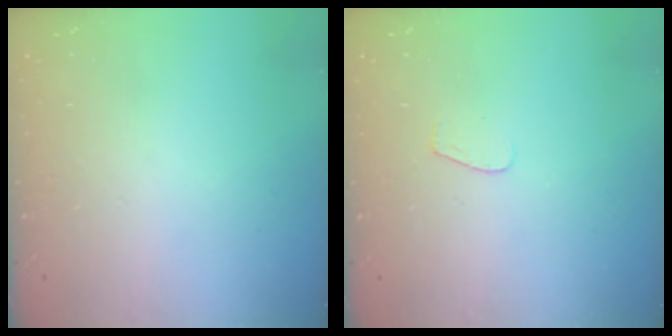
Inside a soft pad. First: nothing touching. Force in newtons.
{"total": 3.5, "press": 3.5, "slide": 0.3}